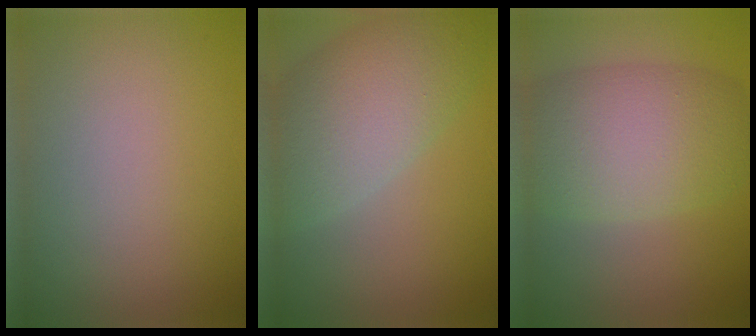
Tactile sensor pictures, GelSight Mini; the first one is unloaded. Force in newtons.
{"total": 7.7, "press": 7.7, "slide": 0.3}
{"total": 8.1, "press": 8.1, "slide": 0.3}